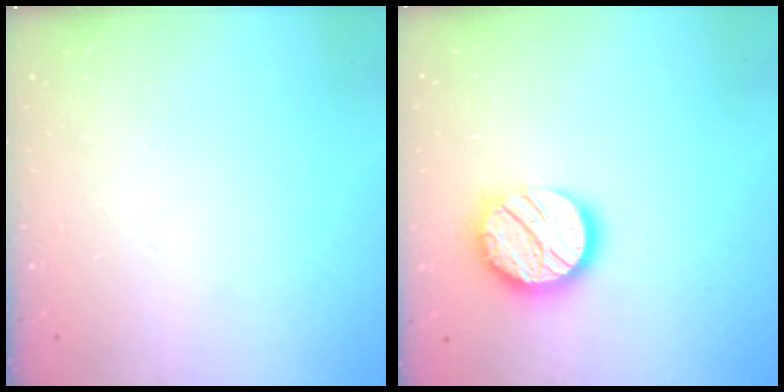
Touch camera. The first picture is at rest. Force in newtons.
{"total": 15.4, "press": 15.3, "slide": 1.2}